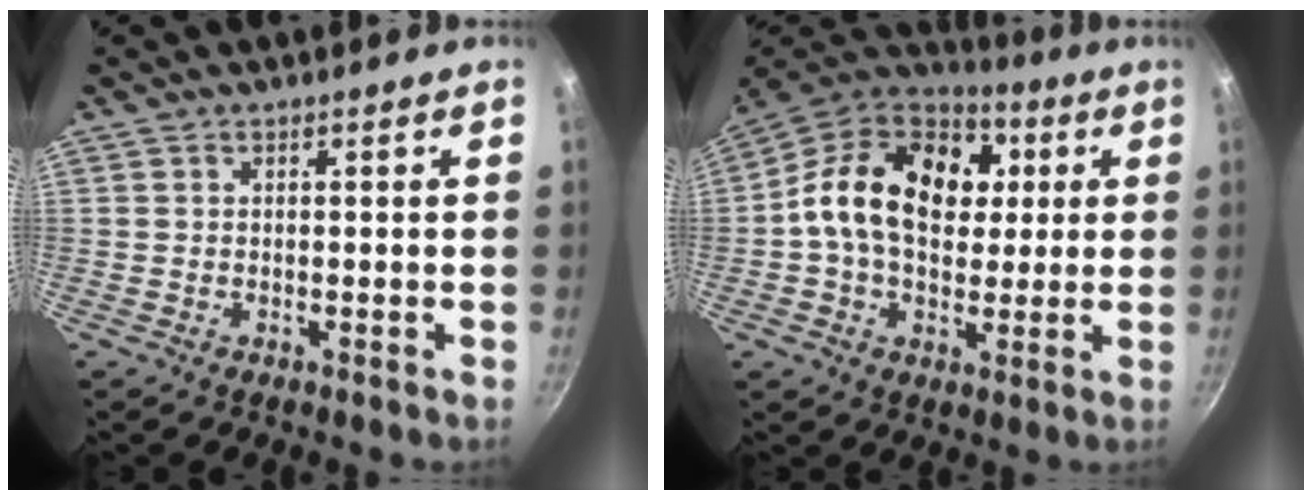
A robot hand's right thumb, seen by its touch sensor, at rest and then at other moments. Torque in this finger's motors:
{"motor_torque": [0.24, 0.45, 0.90, -0.79, 0.34]}